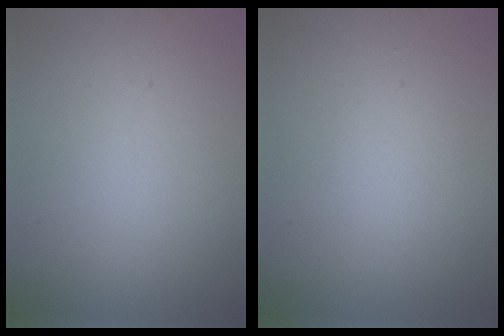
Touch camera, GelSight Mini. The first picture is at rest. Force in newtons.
{"total": 1.0, "press": 1.0, "slide": 0.1}